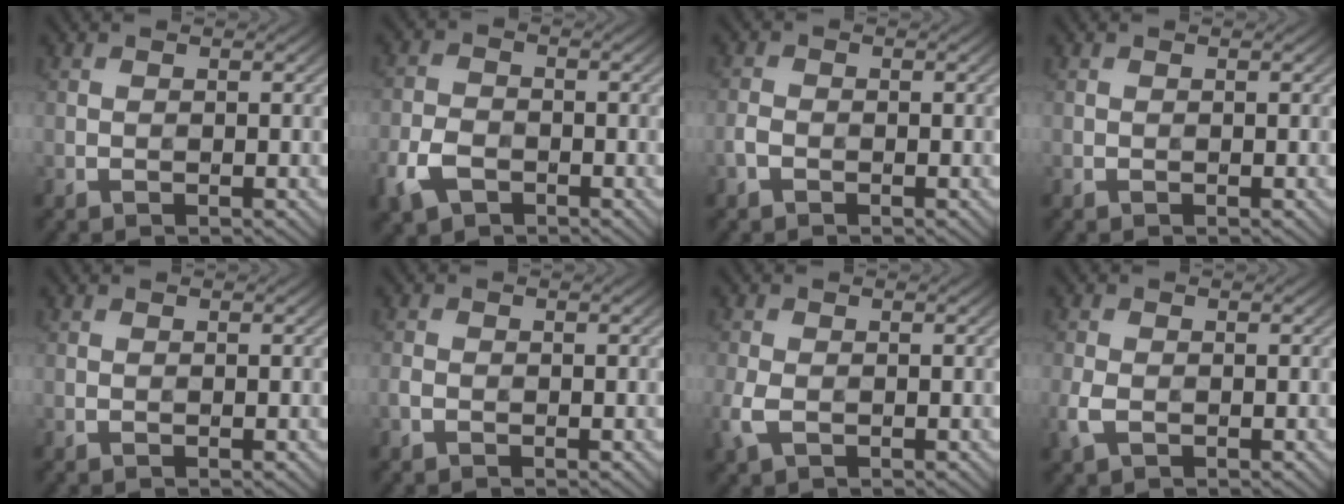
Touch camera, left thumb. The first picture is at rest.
{"total": 5.0, "force": [-2.7, 3.2, 2.8], "torque": [-0.069, -0.007, -0.061]}
{"total": 1.6, "force": [-0.9, 1.0, 0.9], "torque": [-0.021, 0.000, -0.023]}
{"total": 0.0}
{"total": 0.0}
{"total": 1.2, "force": [-0.7, 0.7, 0.6], "torque": [-0.016, 0.000, -0.016]}
{"total": 3.1, "force": [-1.1, 1.9, 2.2], "torque": [-0.066, -0.008, -0.025]}
{"total": 2.7, "force": [-1.0, 1.7, 1.9], "torque": [-0.056, -0.007, -0.023]}